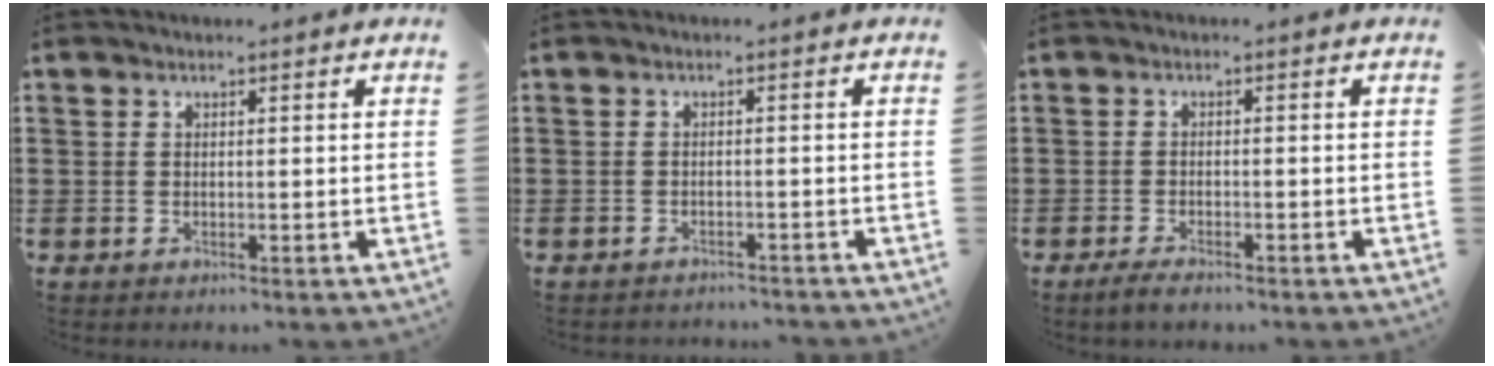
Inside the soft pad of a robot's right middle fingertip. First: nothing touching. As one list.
[{"total": 1.3, "force": [-1.3, 0.1, -0.1], "torque": [-0.004, 0.001, -0.028]}, {"total": 1.9, "force": [-1.5, 0.4, 1.1], "torque": [-0.027, -0.001, -0.029]}]